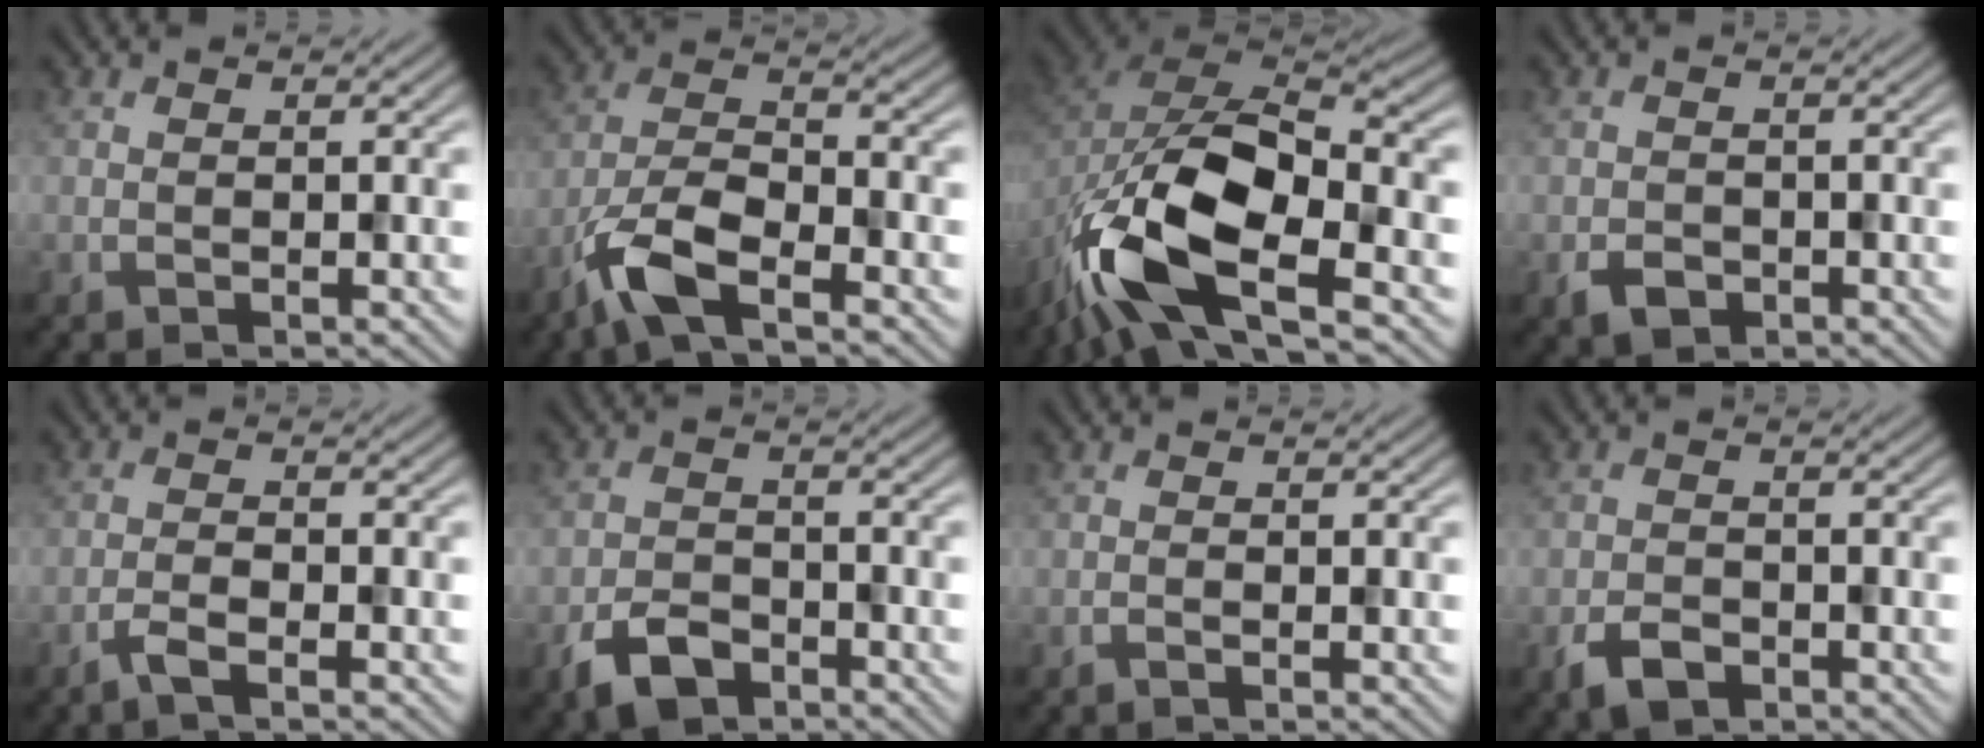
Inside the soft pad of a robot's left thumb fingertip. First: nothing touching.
{"total": 7.4, "force": [-4.8, 2.2, 5.1], "torque": [-0.107, 0.002, -0.109]}
{"total": 14.6, "force": [-6.2, 7.6, 10.8], "torque": [-0.230, -0.032, -0.118]}
{"total": 2.2, "force": [-1.2, 1.6, 1.0], "torque": [-0.020, -0.004, -0.025]}
{"total": 2.4, "force": [-1.7, 0.4, 1.6], "torque": [-0.037, 0.004, -0.040]}
{"total": 4.7, "force": [-3.2, 2.5, 2.4], "torque": [-0.048, -0.005, -0.069]}
{"total": 0.6, "force": [-0.4, 0.0, 0.4], "torque": [-0.009, 0.003, -0.008]}
{"total": 3.2, "force": [-2.0, 1.8, 1.7], "torque": [-0.035, -0.004, -0.043]}